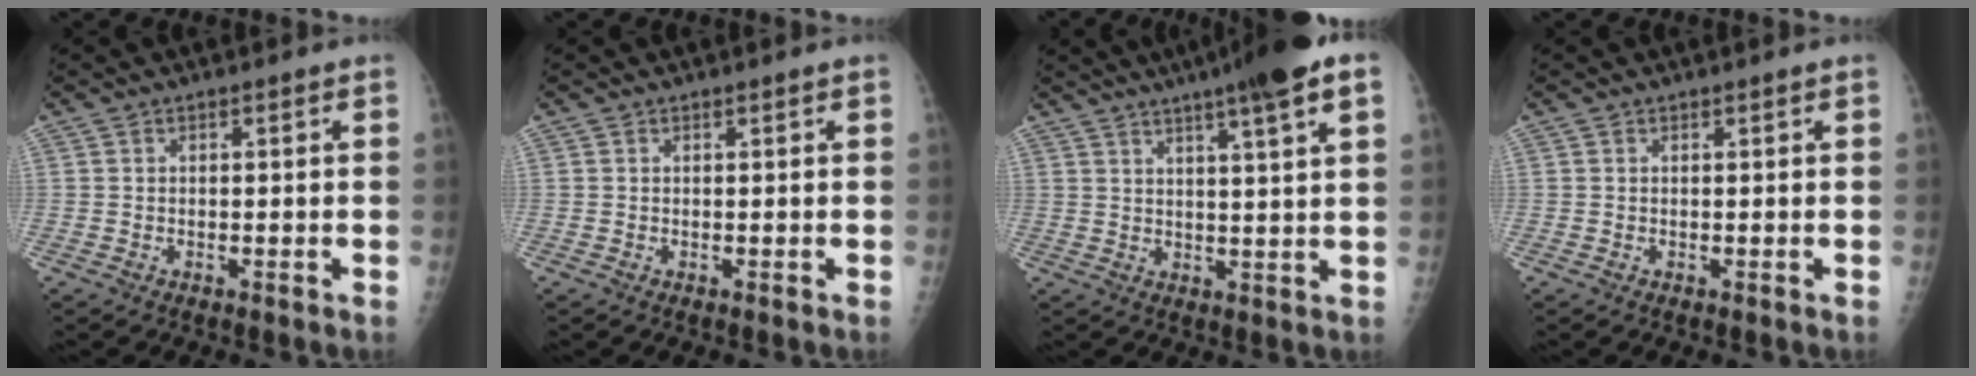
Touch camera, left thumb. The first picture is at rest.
{"total": 0.0}
{"total": 11.9, "force": [7.1, 1.0, 9.4], "torque": [-0.135, -0.005, 0.096]}
{"total": 0.0}